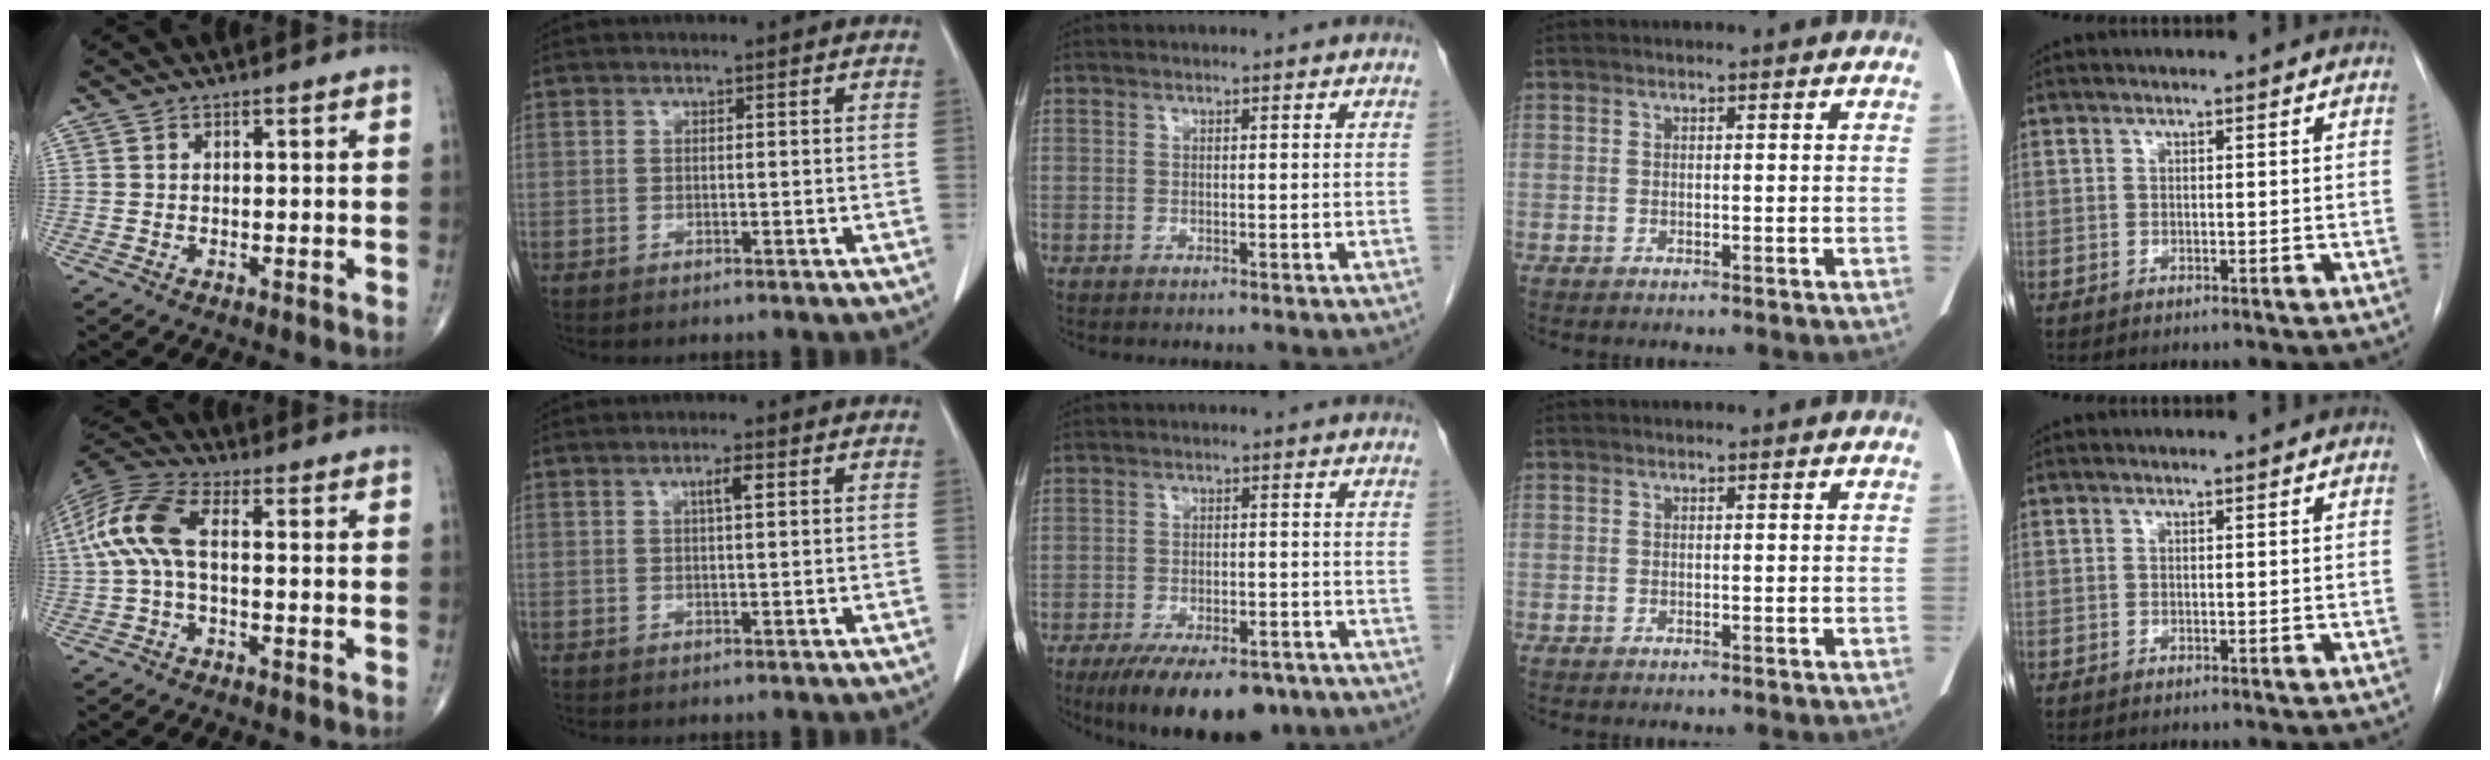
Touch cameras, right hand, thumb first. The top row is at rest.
{"thumb": {"total": 10.7, "force": [0.1, 4.8, 9.6], "torque": [-0.222, 0.033, -0.006]}, "index": {"total": 2.1, "force": [0.8, 0.2, 2.0], "torque": [-0.036, 0.002, 0.013]}, "middle": {"total": 12.9, "force": [-9.5, 4.8, 7.4], "torque": [-0.116, -0.008, -0.142]}}